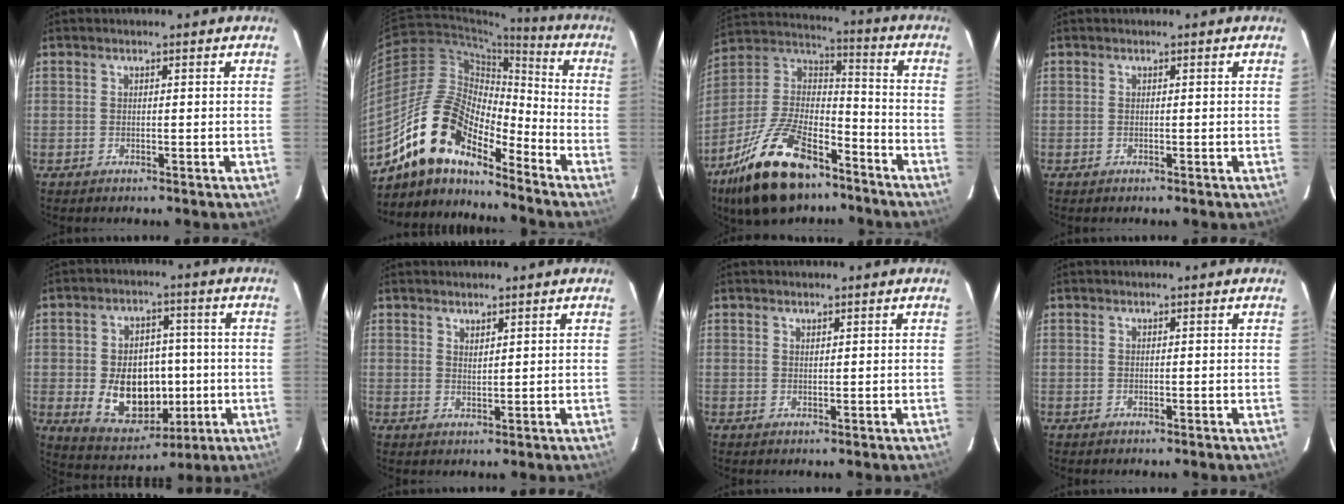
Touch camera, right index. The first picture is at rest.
{"total": 15.5, "force": [-12.2, 5.1, 7.9], "torque": [-0.139, 0.005, -0.245]}
{"total": 22.6, "force": [-14.4, 10.3, 14.0], "torque": [-0.288, 0.000, -0.247]}
{"total": 0.0}
{"total": 13.6, "force": [-1.9, 9.8, 9.2], "torque": [-0.182, 0.006, -0.006]}
{"total": 1.7, "force": [1.4, 0.5, 0.7], "torque": [-0.011, -0.001, 0.025]}
{"total": 0.6, "force": [0.6, 0.2, 0.2], "torque": [-0.003, 0.000, 0.011]}
{"total": 0.0}